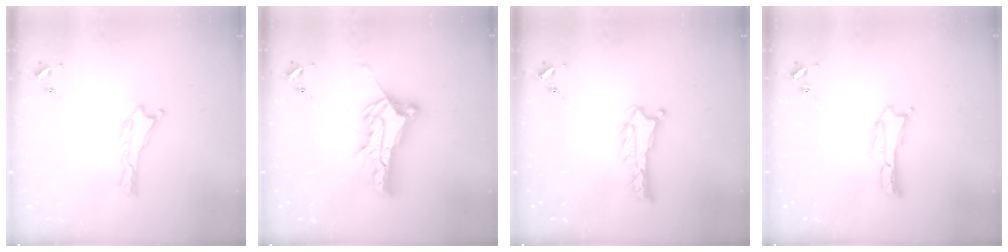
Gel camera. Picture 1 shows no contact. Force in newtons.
{"total": 10.8, "press": 10.8, "slide": 0.9}
{"total": 1.4, "press": 1.4, "slide": 0.1}
{"total": 0.7, "press": 0.7, "slide": 0.1}